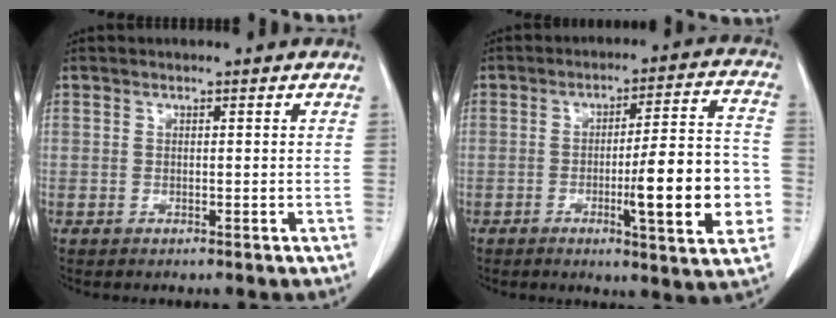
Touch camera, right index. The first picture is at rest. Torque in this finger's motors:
{"motor_torque": [1.86, -0.28, 0.89, 0.15]}